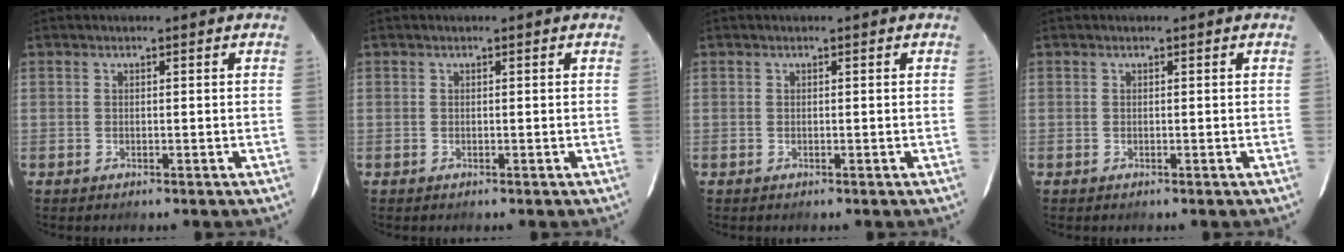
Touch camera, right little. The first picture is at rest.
{"total": 0.0}
{"total": 0.0}
{"total": 0.0}